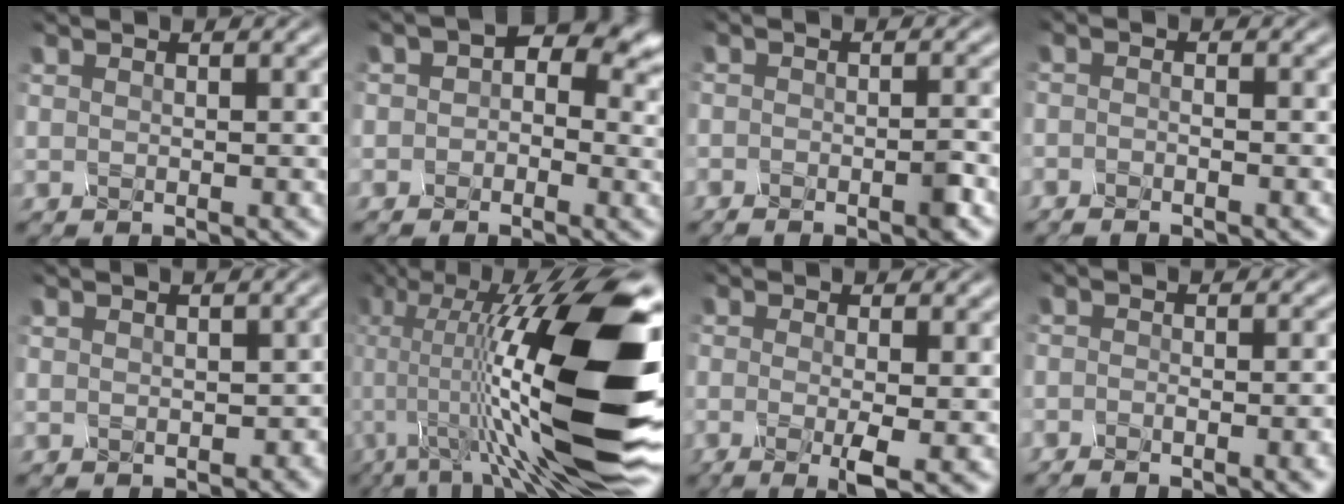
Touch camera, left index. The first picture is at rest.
{"total": 4.8, "force": [0.9, 3.2, 3.5], "torque": [-0.040, 0.005, 0.019]}
{"total": 2.4, "force": [-2.3, -0.4, 0.5], "torque": [-0.020, -0.004, -0.018]}
{"total": 1.8, "force": [-1.8, 0.1, 0.3], "torque": [0.005, -0.005, -0.025]}
{"total": 0.7, "force": [-0.5, 0.3, 0.4], "torque": [-0.017, 0.000, 0.019]}
{"total": 16.5, "force": [-2.3, 3.5, 16.0], "torque": [-0.276, 0.033, -0.022]}
{"total": 3.1, "force": [-1.7, 0.0, 2.6], "torque": [-0.061, -0.008, -0.007]}
{"total": 4.4, "force": [-3.4, 1.1, 2.6], "torque": [-0.011, 0.000, -0.029]}